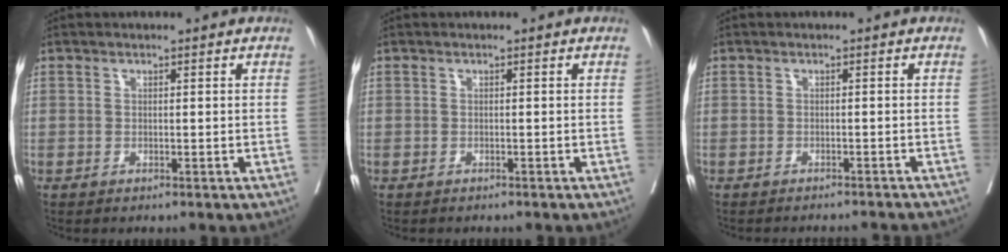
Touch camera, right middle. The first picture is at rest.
{"total": 1.4, "force": [-1.3, 0.5, 0.3], "torque": [-0.012, -0.003, -0.018]}
{"total": 7.1, "force": [-6.9, 0.5, 1.5], "torque": [-0.012, -0.005, -0.073]}